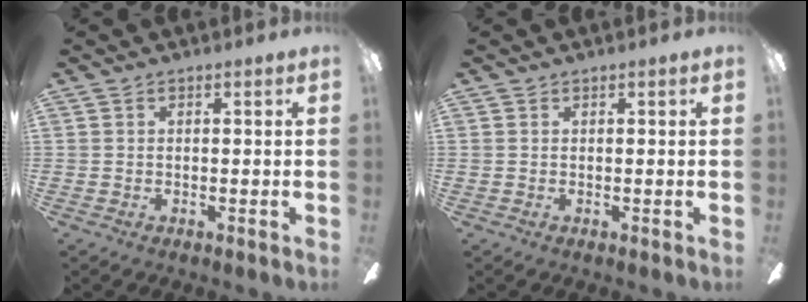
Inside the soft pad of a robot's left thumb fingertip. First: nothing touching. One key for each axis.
{"total": 0.0}